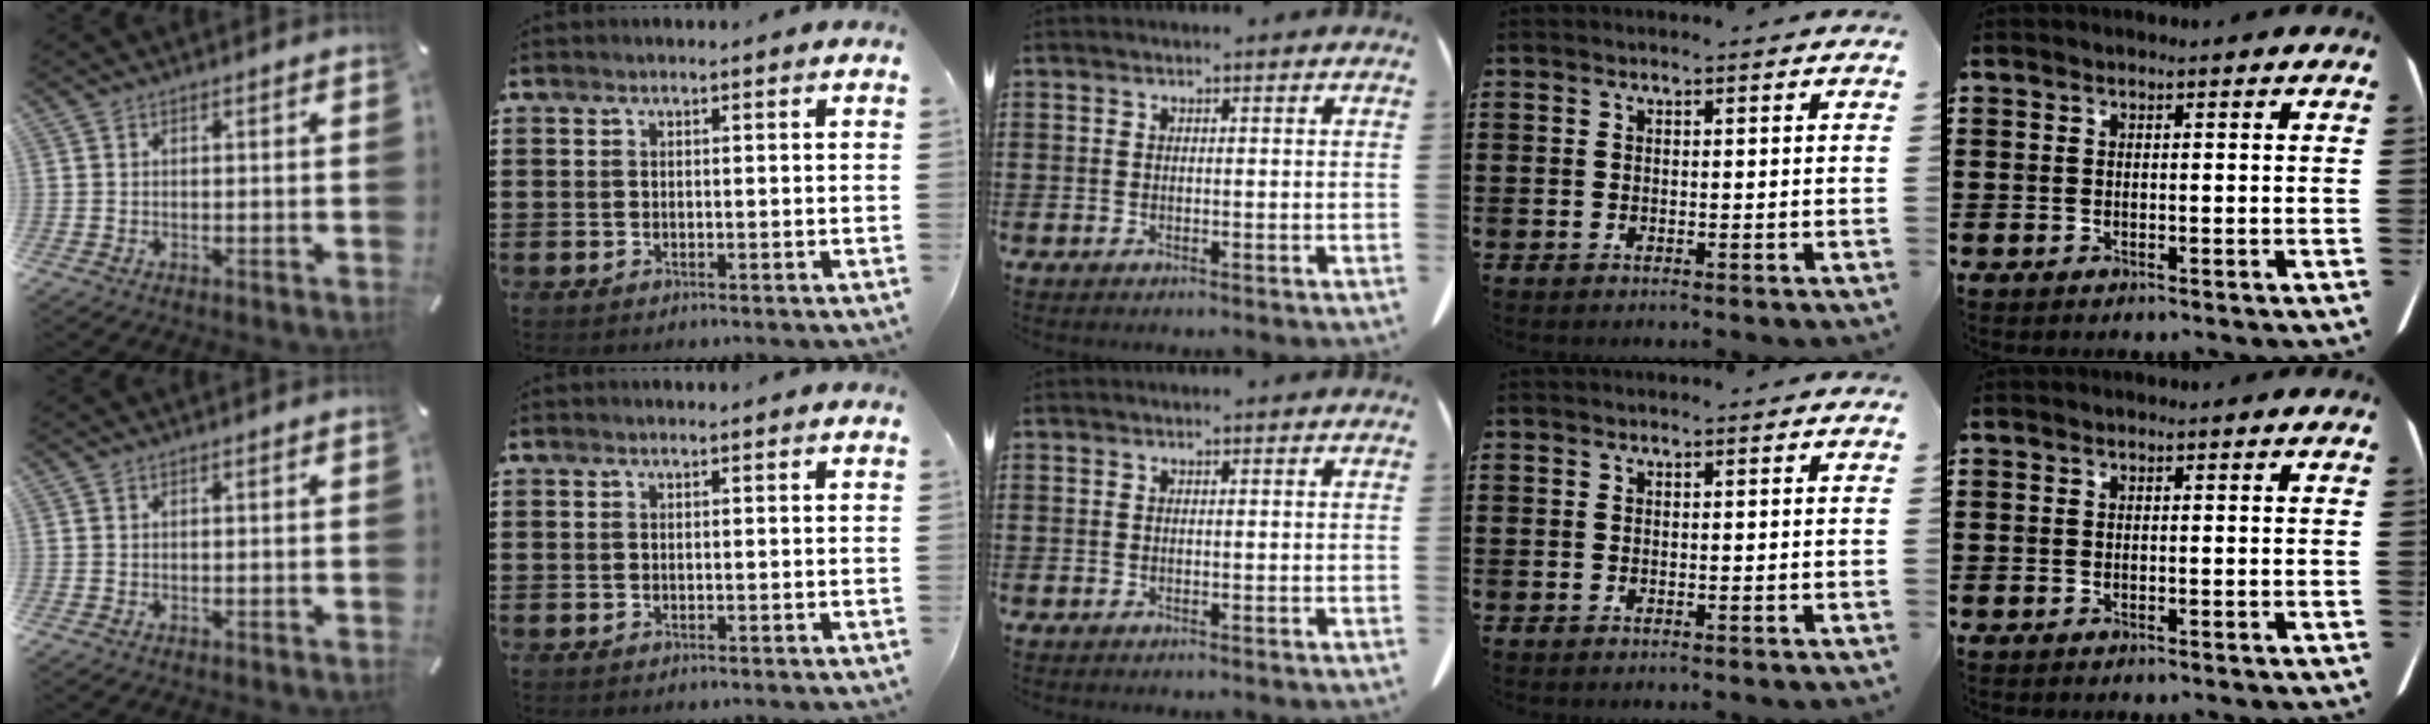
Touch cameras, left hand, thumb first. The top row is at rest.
{}